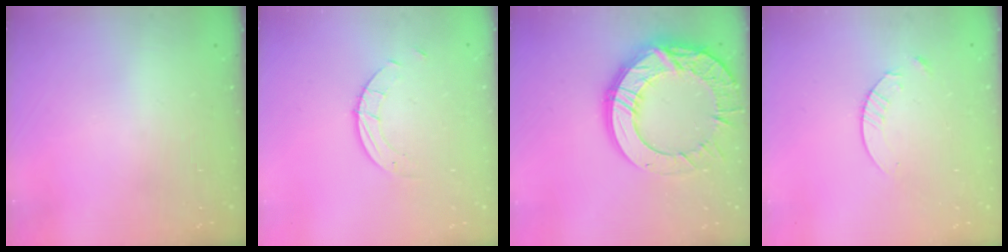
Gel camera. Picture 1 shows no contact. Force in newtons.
{"total": 2.5, "press": 2.5, "slide": 0.2}
{"total": 22.7, "press": 22.7, "slide": 1.8}
{"total": 4.8, "press": 4.8, "slide": 0.6}